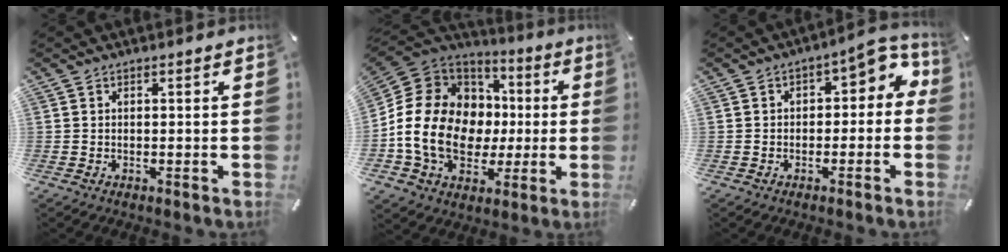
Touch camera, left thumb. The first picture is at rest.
{"total": 18.1, "force": [-2.8, 14.8, 10.1], "torque": [-0.224, 0.005, -0.044]}
{"total": 6.8, "force": [0.4, 4.4, 5.1], "torque": [-0.058, -0.007, -0.002]}